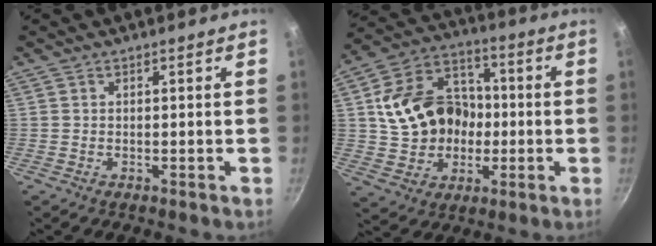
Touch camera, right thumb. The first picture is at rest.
{"total": 17.5, "force": [0.2, 14.3, 10.0], "torque": [-0.146, 0.041, 0.007]}